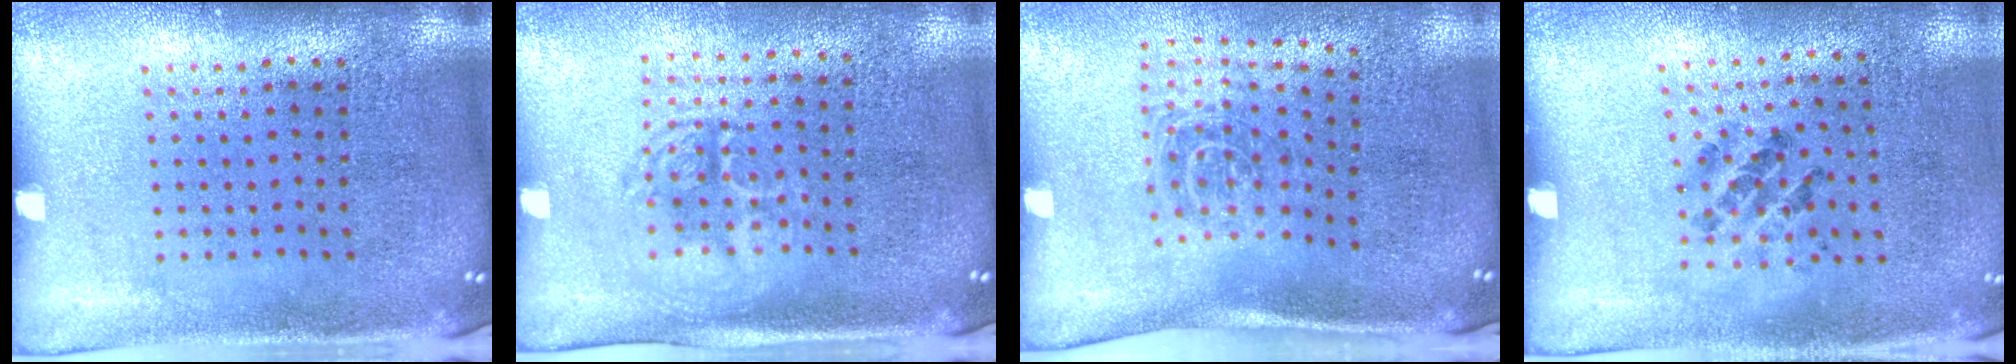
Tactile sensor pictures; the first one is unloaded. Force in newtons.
{"total": 1.5, "press": 1.3, "slide": 0.6}
{"total": 1.8, "press": 1.2, "slide": 1.3}
{"total": 1.3, "press": 0.7, "slide": 1.1}